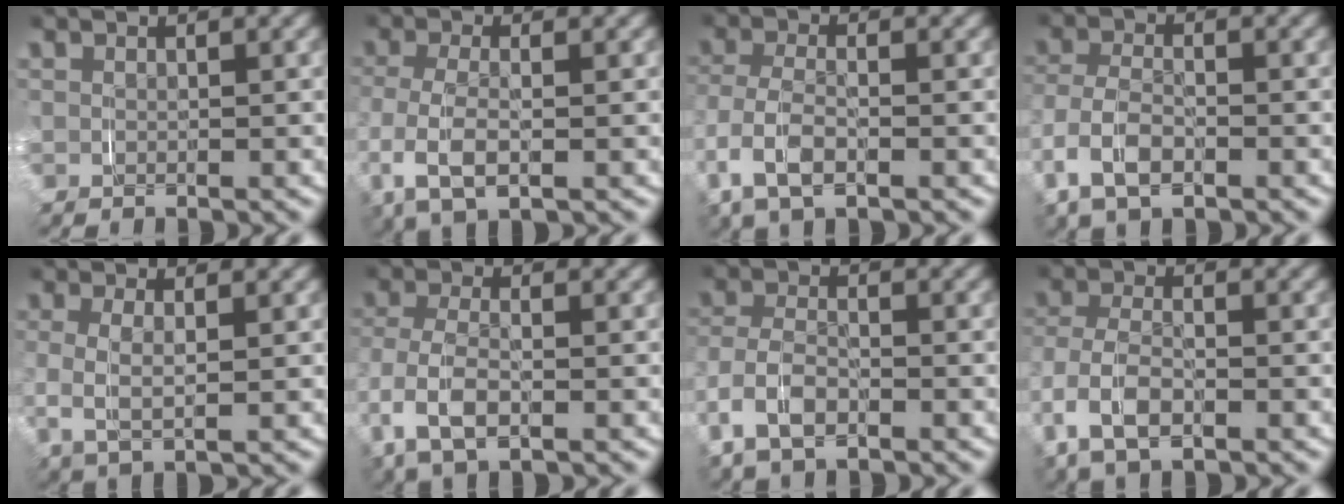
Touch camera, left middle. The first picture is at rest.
{"total": 4.9, "force": [-1.0, 2.4, 4.1], "torque": [-0.106, -0.007, -0.012]}
{"total": 4.5, "force": [-1.5, 2.4, 3.5], "torque": [-0.095, -0.011, -0.020]}
{"total": 4.7, "force": [-1.6, 3.0, 3.2], "torque": [-0.087, -0.011, -0.025]}
{"total": 3.7, "force": [0.2, 1.6, 3.3], "torque": [-0.082, -0.007, 0.013]}
{"total": 4.8, "force": [-1.4, 2.5, 3.9], "torque": [-0.100, -0.009, -0.018]}
{"total": 4.2, "force": [-1.7, 2.7, 2.8], "torque": [-0.077, -0.010, -0.026]}
{"total": 4.9, "force": [-1.5, 3.0, 3.6], "torque": [-0.095, -0.011, -0.021]}